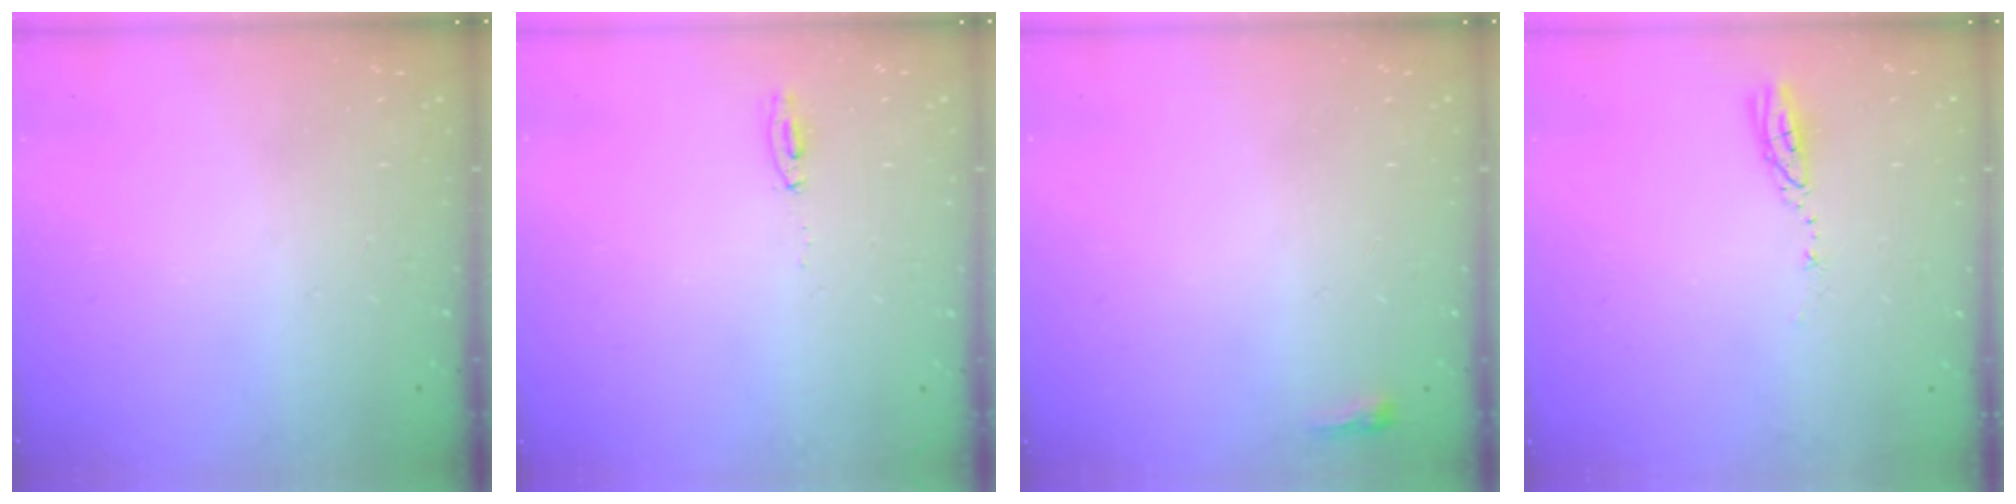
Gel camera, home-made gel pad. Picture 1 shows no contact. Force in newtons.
{"total": 16.2, "press": 5.8, "slide": 15.1}
{"total": 2.3, "press": 2.2, "slide": 0.7}
{"total": 3.7, "press": 3.6, "slide": 0.3}